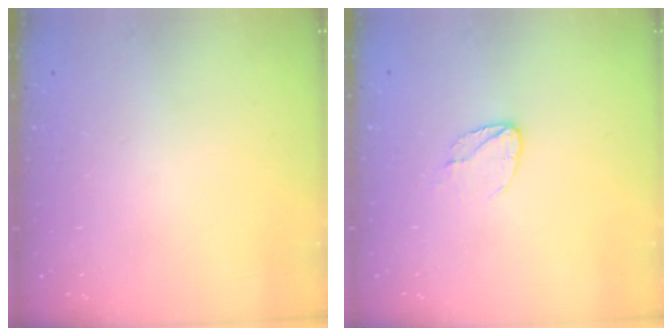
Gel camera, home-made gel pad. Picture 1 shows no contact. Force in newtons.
{"total": 5.0, "press": 5.0, "slide": 0.5}